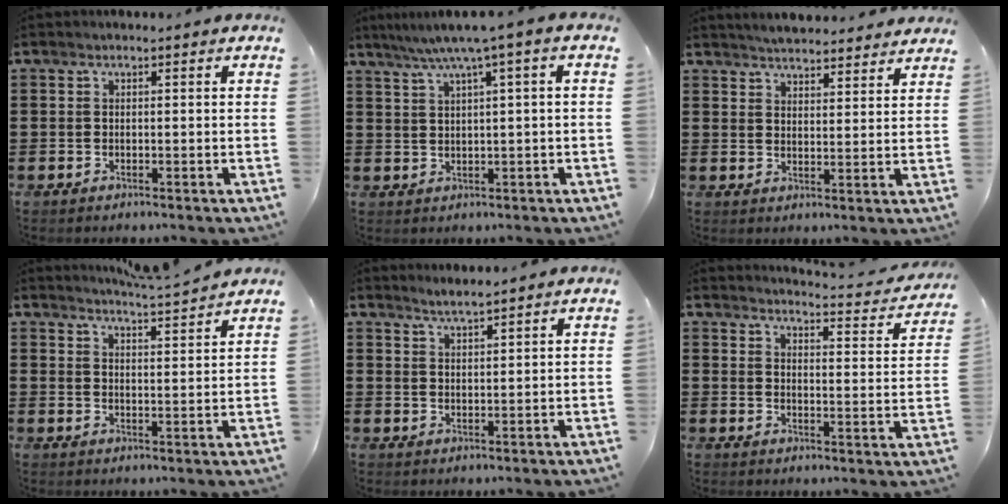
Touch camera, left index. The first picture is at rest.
{"total": 4.0, "force": [1.5, -0.3, 3.7], "torque": [-0.074, -0.006, 0.020]}
{"total": 3.8, "force": [3.8, -0.1, 0.2], "torque": [-0.016, -0.017, 0.068]}
{"total": 4.1, "force": [4.0, -0.6, 0.8], "torque": [-0.022, -0.025, 0.069]}
{"total": 2.0, "force": [1.9, -0.2, 0.4], "torque": [-0.012, 0.000, 0.036]}
{"total": 3.2, "force": [3.1, -0.2, 0.8], "torque": [-0.018, -0.034, 0.044]}